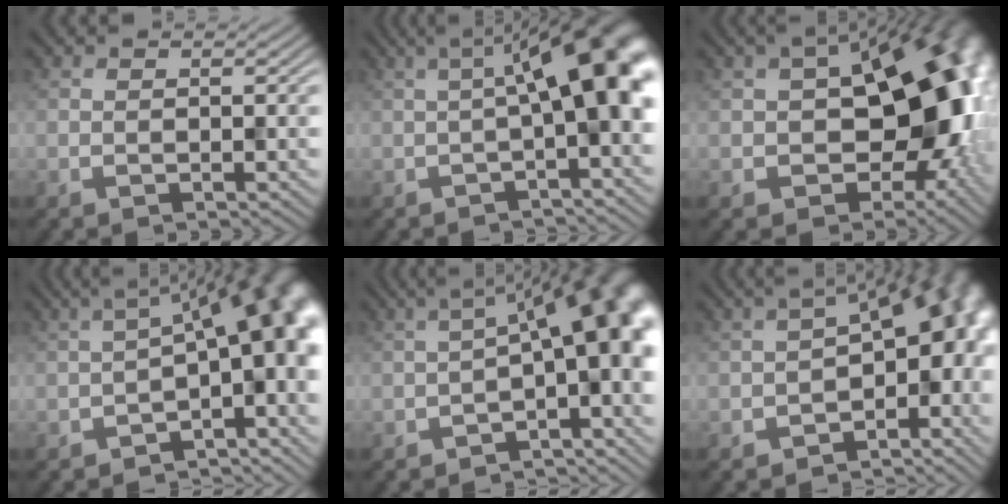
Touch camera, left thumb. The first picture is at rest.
{"total": 9.9, "force": [0.1, 2.1, 9.6], "torque": [-0.125, 0.026, -0.005]}
{"total": 17.5, "force": [-0.5, 11.0, 13.5], "torque": [-0.169, -0.023, 0.002]}
{"total": 13.5, "force": [-2.7, 5.2, 12.2], "torque": [-0.143, 0.012, -0.037]}
{"total": 12.4, "force": [-1.8, 4.3, 11.5], "torque": [-0.138, 0.022, -0.029]}
{"total": 13.9, "force": [-3.0, 7.6, 11.3], "torque": [-0.134, -0.009, -0.032]}